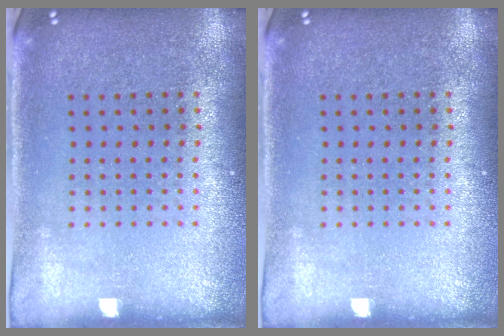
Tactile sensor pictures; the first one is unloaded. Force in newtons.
{"total": 0.0}